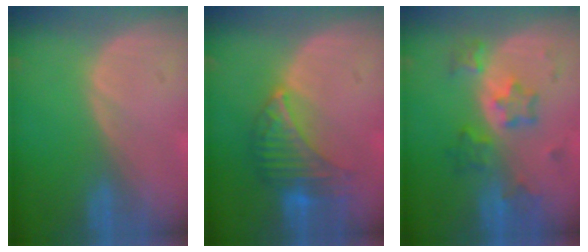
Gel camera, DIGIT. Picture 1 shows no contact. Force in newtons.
{"total": 7.1, "press": 6.7, "slide": 2.2}
{"total": 5.9, "press": 5.9, "slide": 0.8}